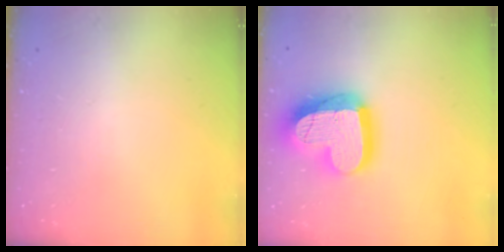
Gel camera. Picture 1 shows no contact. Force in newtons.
{"total": 23.3, "press": 23.3, "slide": 1.9}